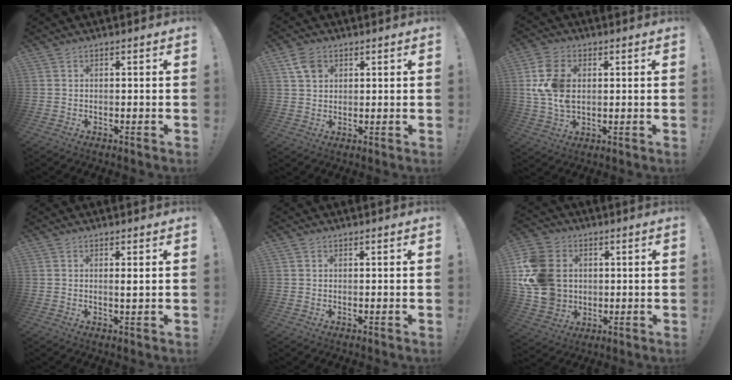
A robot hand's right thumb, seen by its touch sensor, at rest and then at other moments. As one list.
[{"total": 6.0, "force": [3.0, 4.3, 2.8], "torque": [-0.039, -0.006, 0.057]}, {"total": 12.6, "force": [1.6, 8.7, 8.9], "torque": [-0.178, 0.000, 0.029]}, {"total": 1.4, "force": [0.4, -0.2, 1.3], "torque": [-0.017, -0.007, 0.004]}, {"total": 0.7, "force": [0.4, 0.6, 0.0], "torque": [0.006, -0.002, 0.007]}, {"total": 17.8, "force": [1.7, 14.8, 9.8], "torque": [-0.195, 0.007, 0.039]}]